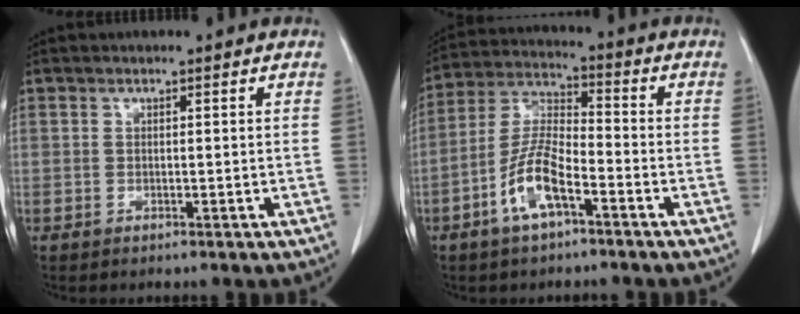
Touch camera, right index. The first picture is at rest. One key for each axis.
{"total": 9.2, "fx": -4.3, "fy": 2.7, "fz": 7.6, "tx": -0.165, "ty": 0.006, "tz": -0.083}